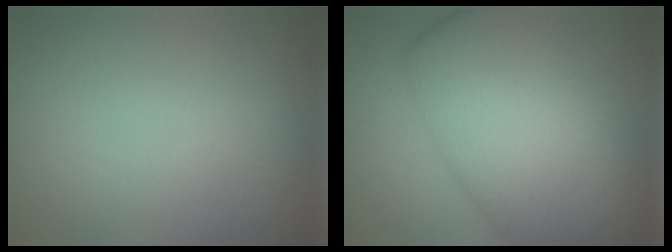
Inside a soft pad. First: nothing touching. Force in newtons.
{"total": 10.5, "press": 10.4, "slide": 0.7}